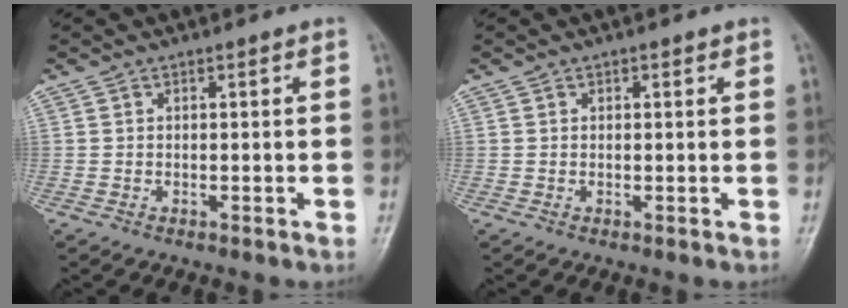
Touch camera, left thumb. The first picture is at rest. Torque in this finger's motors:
{"motor_torque": [-0.32, -0.09, -0.20, -0.09, 0.03]}